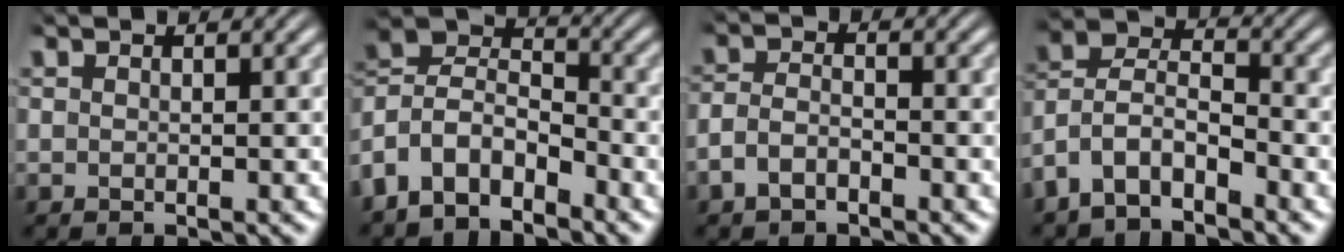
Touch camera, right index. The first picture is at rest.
{"total": 9.0, "force": [-0.5, 8.0, 4.1], "torque": [-0.123, -0.022, -0.020]}
{"total": 2.9, "force": [-1.5, 2.0, 1.5], "torque": [-0.042, -0.005, -0.025]}
{"total": 8.6, "force": [-2.1, 7.7, 3.2], "torque": [-0.111, -0.024, -0.050]}